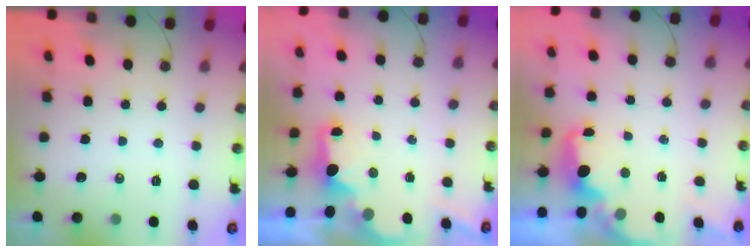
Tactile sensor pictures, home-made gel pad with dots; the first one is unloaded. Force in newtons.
{"total": 2.1, "press": 1.9, "slide": 0.8}
{"total": 2.0, "press": 1.9, "slide": 0.6}